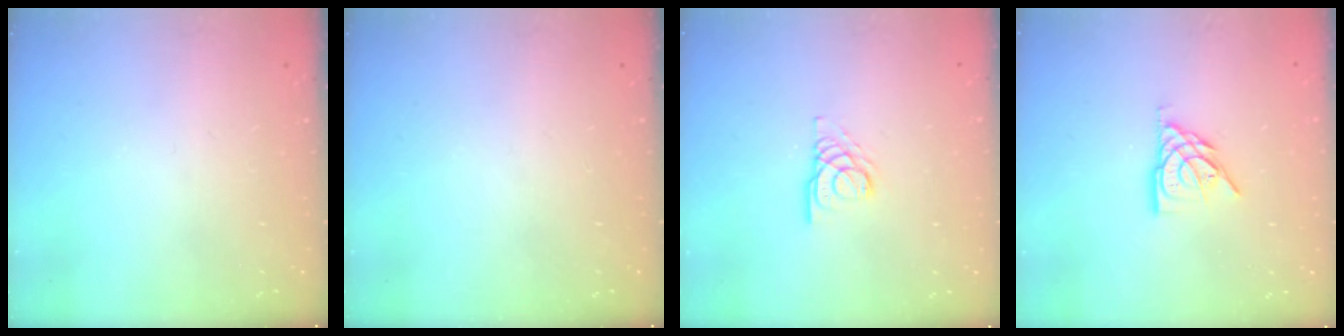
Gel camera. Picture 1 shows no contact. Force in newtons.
{"total": 0.0}
{"total": 5.0, "press": 5.0, "slide": 0.4}
{"total": 8.3, "press": 8.3, "slide": 0.6}